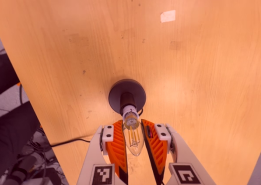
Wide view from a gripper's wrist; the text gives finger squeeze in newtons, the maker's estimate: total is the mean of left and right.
{"total": 12.1, "left": 11.7, "right": 12.5}